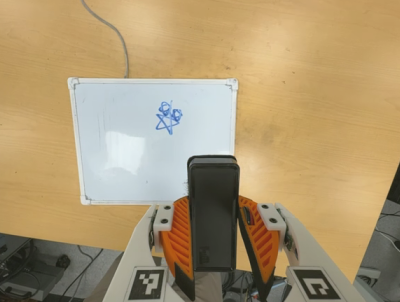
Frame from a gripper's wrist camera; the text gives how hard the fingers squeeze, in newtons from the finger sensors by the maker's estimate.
{"total": 5.8, "left": 4.5, "right": 7.2}